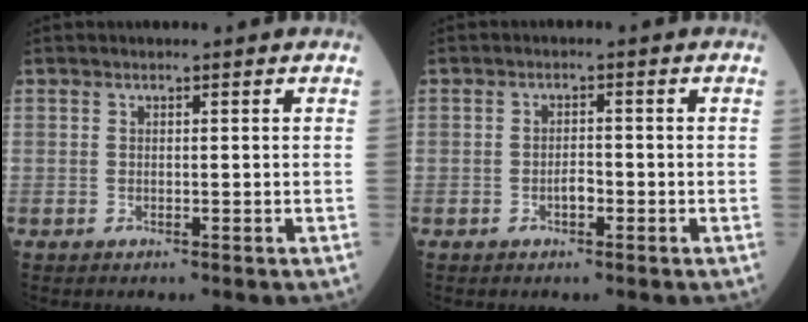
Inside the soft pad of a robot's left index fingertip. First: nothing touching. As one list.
[{"total": 1.9, "force": [-1.2, 0.8, 1.3], "torque": [-0.022, -0.001, -0.022]}]